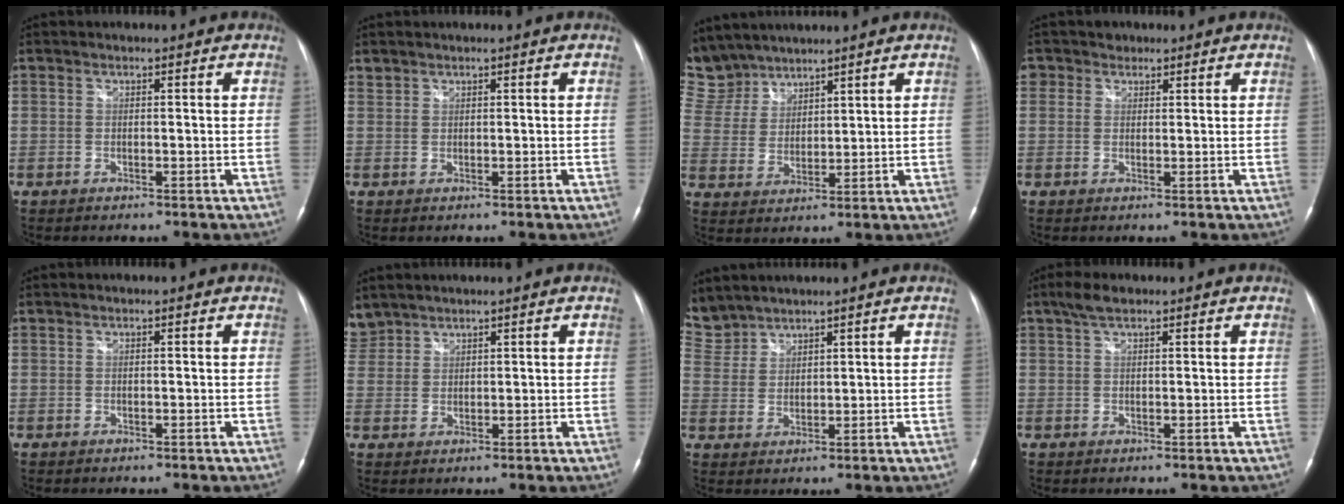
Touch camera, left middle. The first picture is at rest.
{"total": 0.8, "force": [0.7, 0.3, -0.1], "torque": [0.002, 0.005, 0.014]}
{"total": 11.1, "force": [9.8, 5.2, 1.1], "torque": [-0.056, 0.021, 0.214]}
{"total": 2.8, "force": [1.5, 2.4, 0.1], "torque": [0.001, 0.010, 0.022]}
{"total": 0.0}
{"total": 4.0, "force": [3.7, 1.6, -0.1], "torque": [-0.006, 0.015, 0.084]}
{"total": 6.3, "force": [5.9, 2.1, 0.0], "torque": [-0.010, 0.013, 0.133]}
{"total": 3.0, "force": [2.2, 1.0, 1.8], "torque": [-0.042, 0.012, 0.042]}